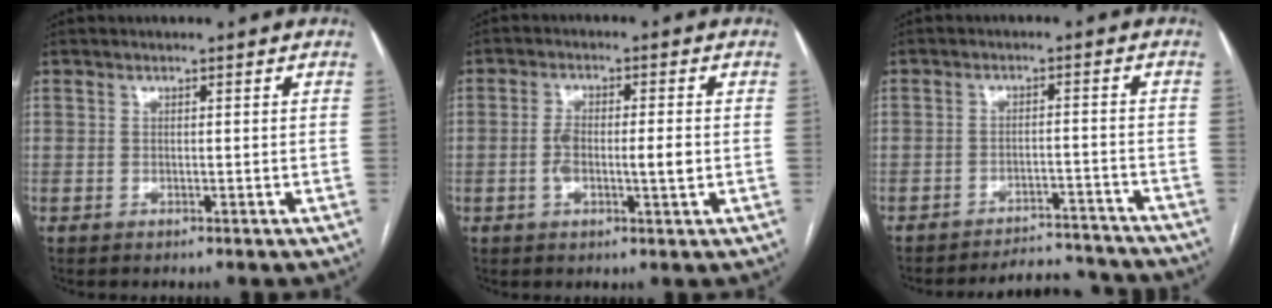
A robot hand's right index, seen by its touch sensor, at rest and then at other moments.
{"total": 5.4, "force": [-0.7, 1.4, 5.1], "torque": [-0.098, 0.006, -0.012]}
{"total": 9.4, "force": [-9.3, 1.3, 0.3], "torque": [0.007, 0.014, -0.122]}